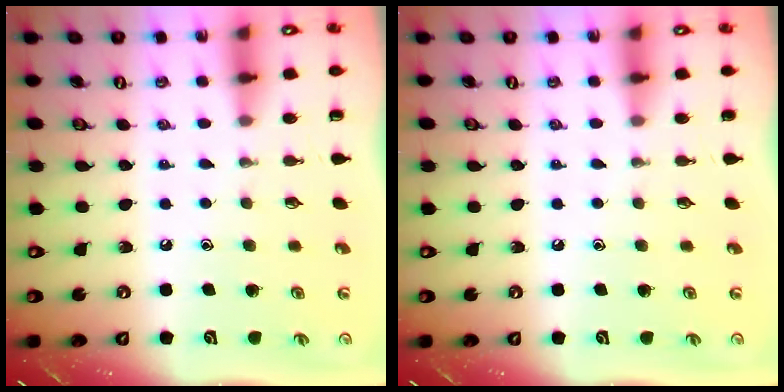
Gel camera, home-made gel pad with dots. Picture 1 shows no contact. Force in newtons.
{"total": 0.0}